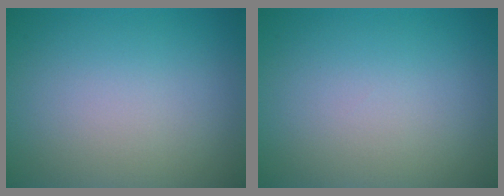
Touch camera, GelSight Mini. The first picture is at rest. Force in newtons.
{"total": 0.0}